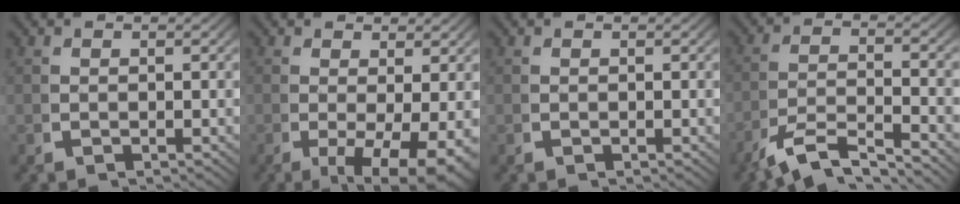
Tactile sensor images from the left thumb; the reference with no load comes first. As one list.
[{"total": 6.8, "force": [-1.6, 3.4, 5.6], "torque": [-0.096, -0.035, -0.011]}, {"total": 0.0}, {"total": 6.4, "force": [-3.9, 3.1, 4.0], "torque": [-0.078, -0.021, -0.061]}]